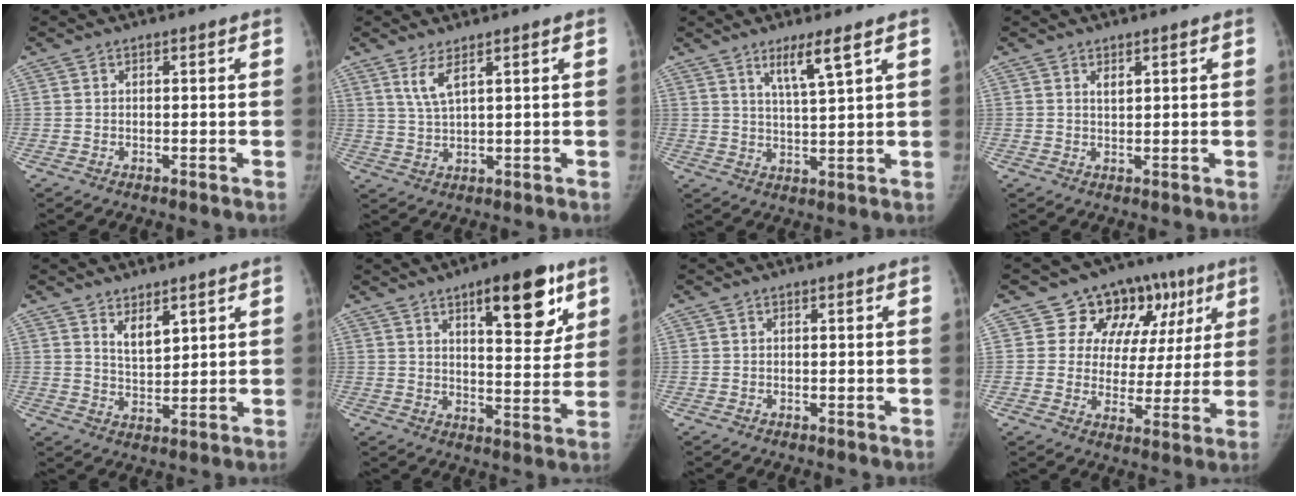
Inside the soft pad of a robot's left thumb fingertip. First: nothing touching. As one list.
[{"total": 3.6, "force": [2.2, 0.5, 2.8], "torque": [-0.064, -0.019, 0.054]}, {"total": 5.7, "force": [3.5, 0.0, 4.5], "torque": [-0.083, -0.030, 0.067]}, {"total": 1.3, "force": [0.8, 0.5, 0.8], "torque": [-0.010, -0.007, 0.017]}, {"total": 4.7, "force": [2.9, 2.0, 3.1], "torque": [-0.039, -0.029, 0.057]}, {"total": 14.8, "force": [8.1, 5.5, 11.1], "torque": [-0.115, -0.038, 0.114]}, {"total": 0.0}, {"total": 14.9, "force": [7.0, 11.4, 6.4], "torque": [-0.016, 0.002, 0.098]}]